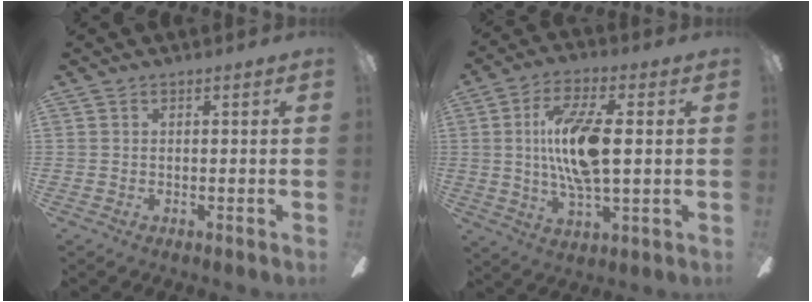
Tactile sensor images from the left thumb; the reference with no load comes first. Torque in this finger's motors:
{"motor_torque": [1.81, 2.19, 2.10, -0.29, 0.46]}